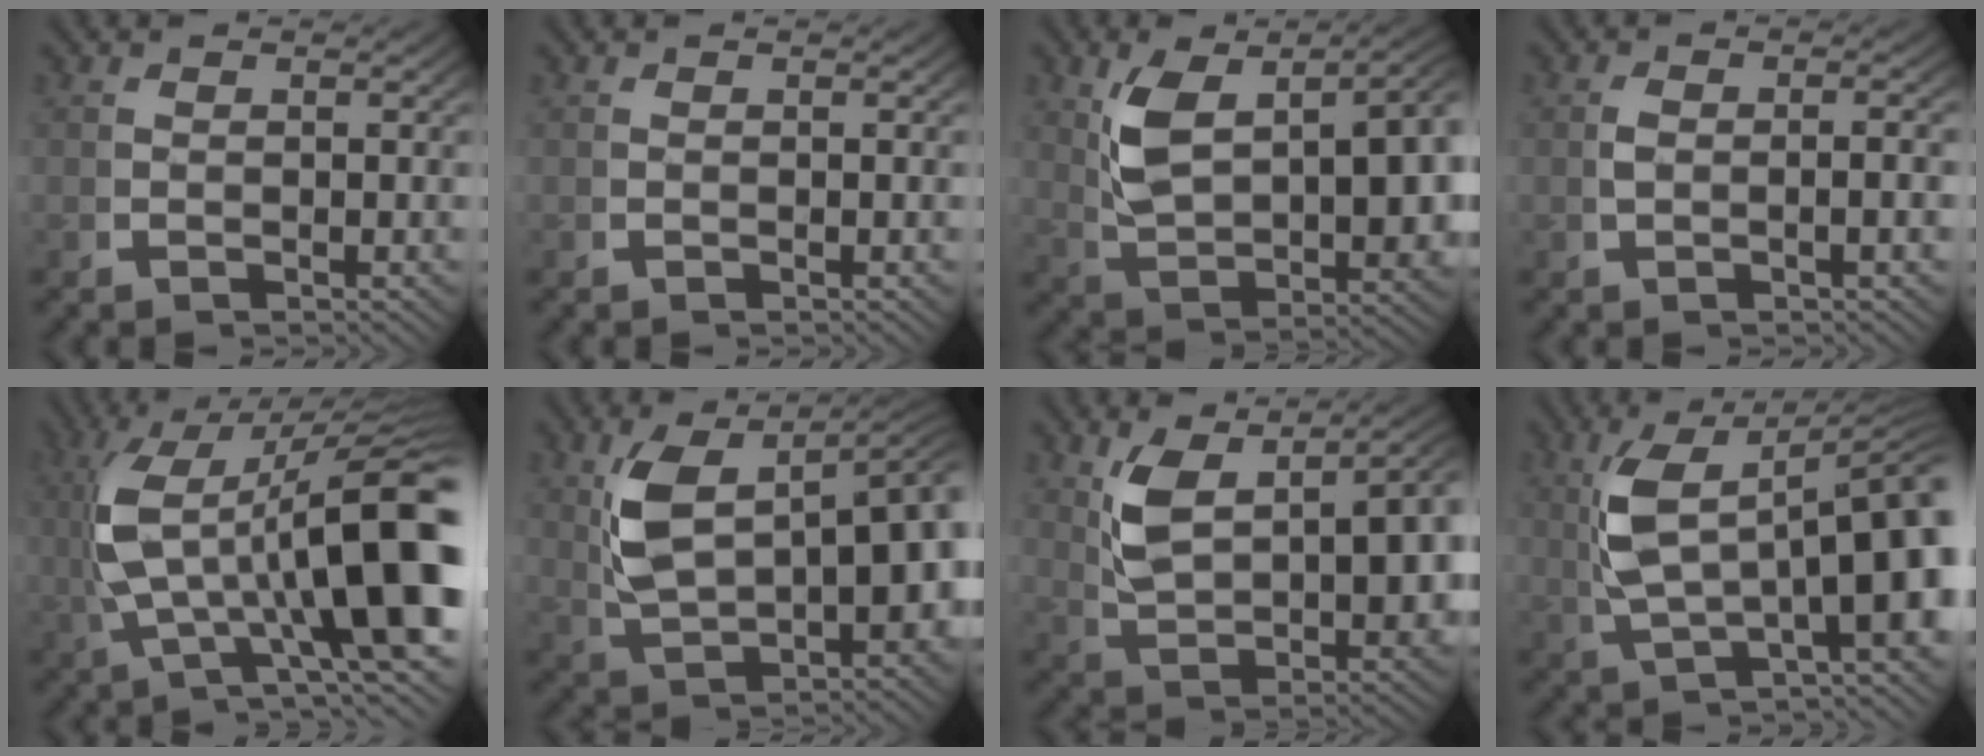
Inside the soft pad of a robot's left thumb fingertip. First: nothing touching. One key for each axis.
{"total": 0.0}
{"total": 9.9, "fx": 1.0, "fy": 5.3, "fz": 8.4, "tx": -0.167, "ty": -0.023, "tz": 0.041}
{"total": 1.8, "fx": -0.3, "fy": 0.3, "fz": 1.7, "tx": -0.038, "ty": 0.003, "tz": -0.004}
{"total": 16.8, "fx": 0.7, "fy": 8.1, "fz": 14.7, "tx": -0.263, "ty": -0.005, "tz": 0.013}
{"total": 11.0, "fx": 1.1, "fy": 5.8, "fz": 9.4, "tx": -0.169, "ty": -0.009, "tz": 0.031}
{"total": 9.0, "fx": 1.1, "fy": 4.7, "fz": 7.6, "tx": -0.153, "ty": -0.022, "tz": 0.042}
{"total": 11.1, "fx": 0.1, "fy": 4.7, "fz": 10.1, "tx": -0.175, "ty": -0.004, "tz": 0.012}